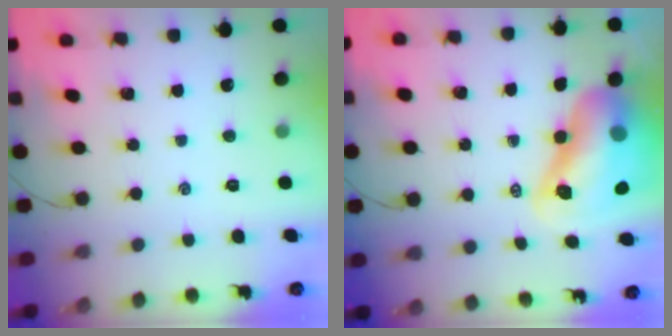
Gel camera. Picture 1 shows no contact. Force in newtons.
{"total": 16.4, "press": 15.8, "slide": 4.3}